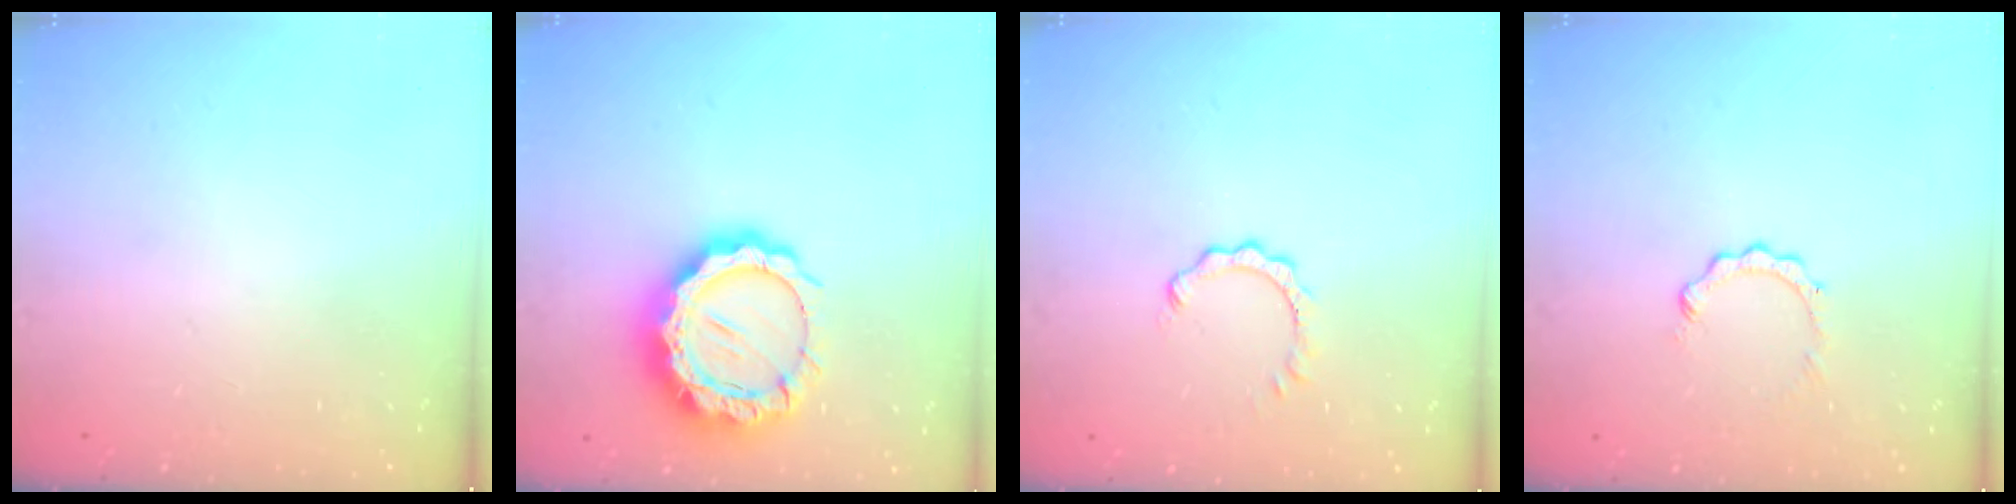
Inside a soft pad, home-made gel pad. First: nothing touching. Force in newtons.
{"total": 16.7, "press": 16.7, "slide": 1.1}
{"total": 1.0, "press": 1.0, "slide": 0.2}
{"total": 2.6, "press": 2.6, "slide": 0.3}